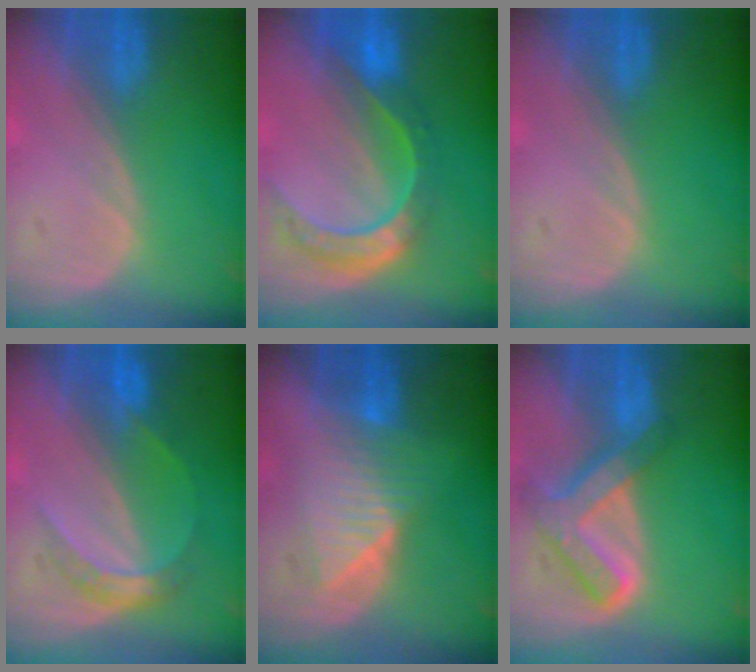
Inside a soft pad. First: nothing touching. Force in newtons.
{"total": 8.7, "press": 7.3, "slide": 4.7}
{"total": 0.0}
{"total": 4.8, "press": 4.4, "slide": 1.8}
{"total": 6.4, "press": 6.4, "slide": 0.3}
{"total": 7.7, "press": 6.5, "slide": 4.2}